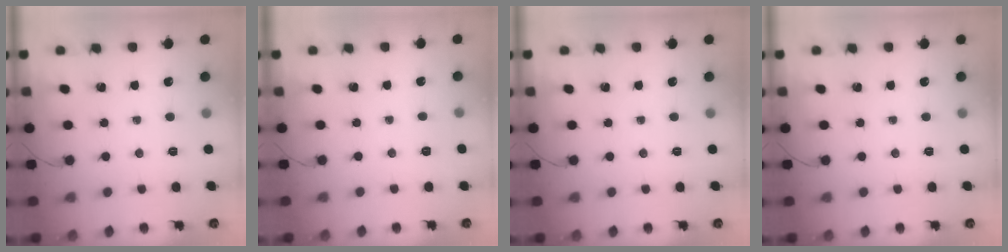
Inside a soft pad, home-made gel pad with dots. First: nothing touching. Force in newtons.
{"total": 1.8, "press": 0.1, "slide": 1.8}
{"total": 0.0}
{"total": 0.0}